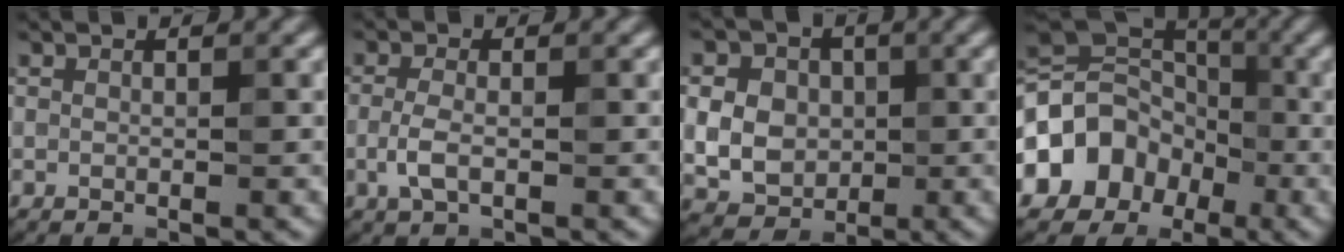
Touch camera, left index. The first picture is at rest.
{"total": 2.3, "force": [-0.6, 0.9, 2.0], "torque": [-0.053, 0.003, -0.014]}
{"total": 9.1, "force": [1.2, 7.7, 4.7], "torque": [-0.091, 0.033, 0.007]}
{"total": 10.0, "force": [-3.3, 8.0, 4.9], "torque": [-0.087, 0.012, -0.074]}